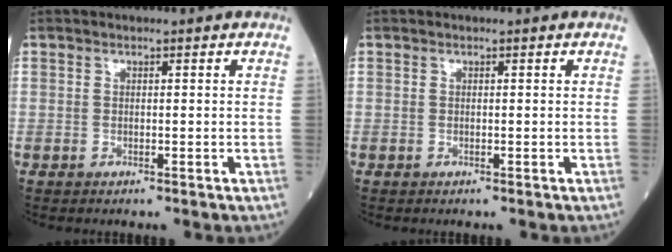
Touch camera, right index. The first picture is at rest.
{"total": 0.0}